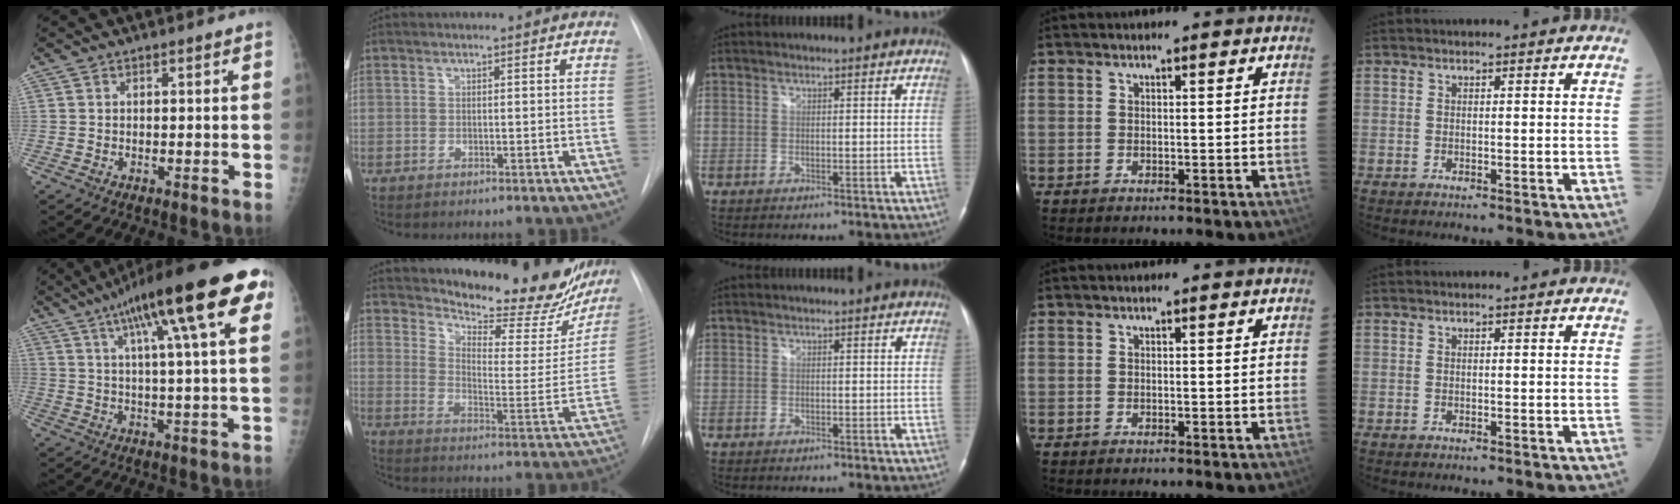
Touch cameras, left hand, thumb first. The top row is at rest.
{"thumb": {"total": 22.4, "force": [10.3, 4.3, 19.4], "torque": [-0.291, 0.010, 0.148]}, "index": {"total": 23.8, "force": [21.1, 6.4, 8.9], "torque": [-0.130, -0.074, 0.267]}}